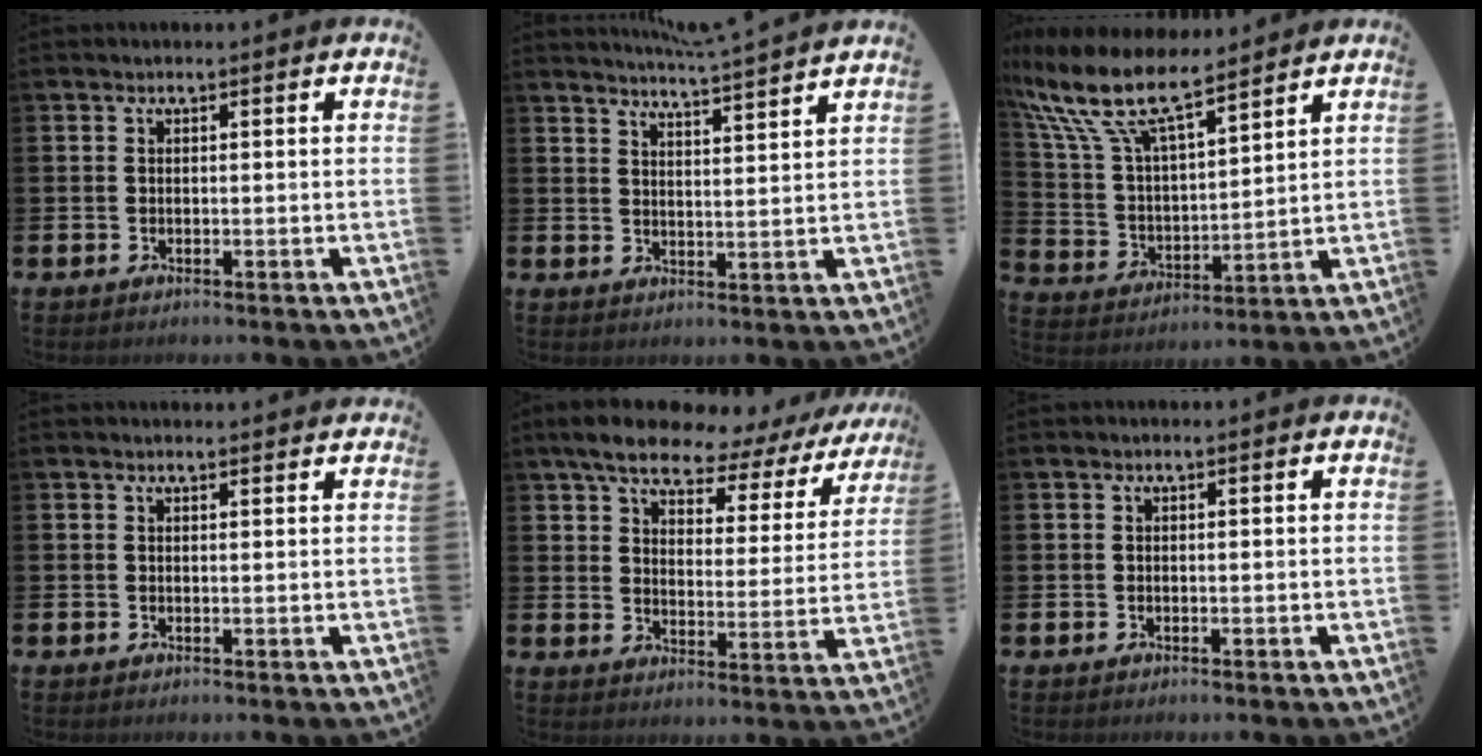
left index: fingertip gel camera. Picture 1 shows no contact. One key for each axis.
{"total": 5.1, "fx": 5.0, "fy": -1.1, "fz": 0.7, "tx": -0.022, "ty": -0.036, "tz": 0.086}
{"total": 11.7, "fx": 9.6, "fy": 2.8, "fz": 6.0, "tx": -0.156, "ty": -0.048, "tz": 0.170}
{"total": 0.9, "fx": 0.9, "fy": 0.0, "fz": 0.1, "tx": 0.009, "ty": -0.006, "tz": 0.014}
{"total": 7.1, "fx": 6.2, "fy": 2.3, "fz": 2.5, "tx": -0.067, "ty": -0.044, "tz": 0.099}
{"total": 0.0}